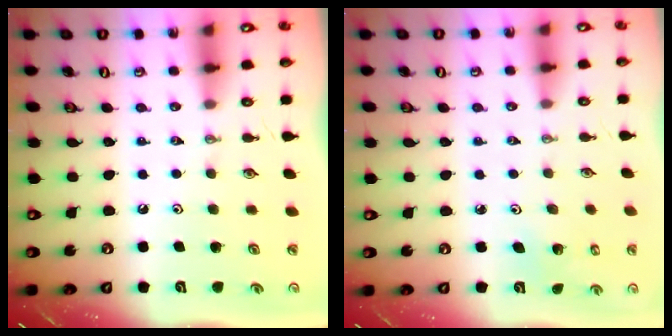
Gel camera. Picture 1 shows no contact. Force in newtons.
{"total": 2.5, "press": 2.5, "slide": 0.2}